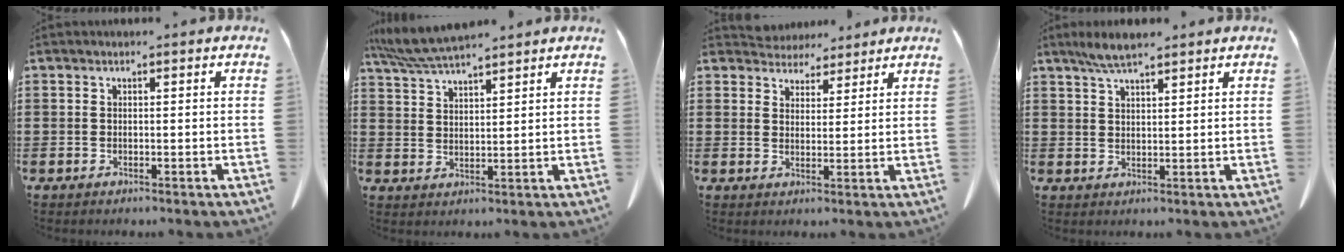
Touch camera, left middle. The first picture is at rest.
{"total": 6.0, "force": [5.3, 0.8, 2.8], "torque": [-0.069, -0.016, 0.099]}
{"total": 4.1, "force": [3.8, 1.3, -0.3], "torque": [-0.010, -0.011, 0.074]}
{"total": 4.1, "force": [3.2, 0.9, 2.4], "torque": [-0.054, -0.002, 0.059]}